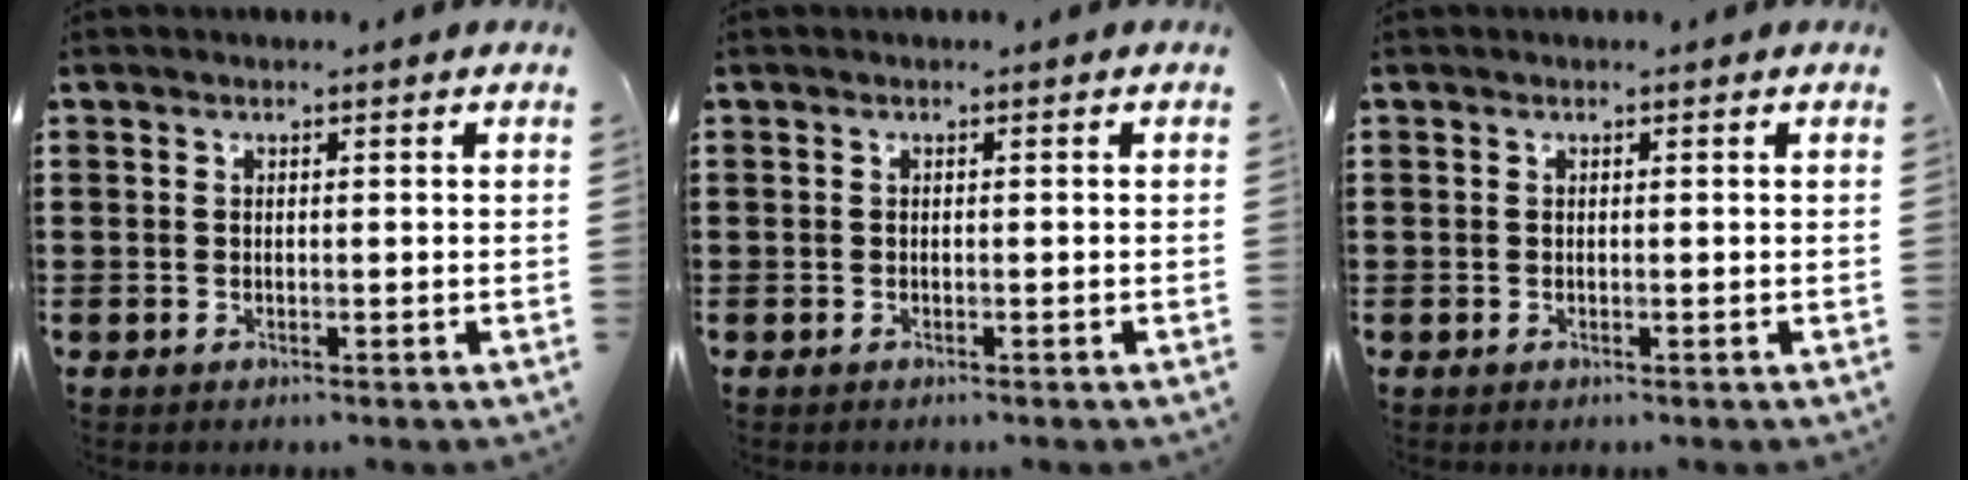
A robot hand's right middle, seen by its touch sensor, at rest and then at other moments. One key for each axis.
{"total": 0.6, "fx": 0.3, "fy": -0.5, "fz": -0.1, "tx": 0.006, "ty": -0.002, "tz": 0.008}
{"total": 0.0}